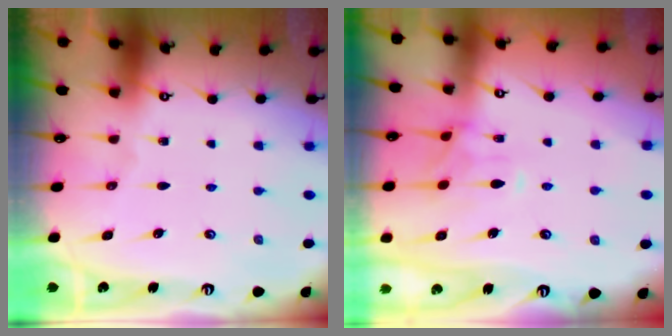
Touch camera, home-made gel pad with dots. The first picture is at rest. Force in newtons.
{"total": 2.4, "press": 2.2, "slide": 1.1}